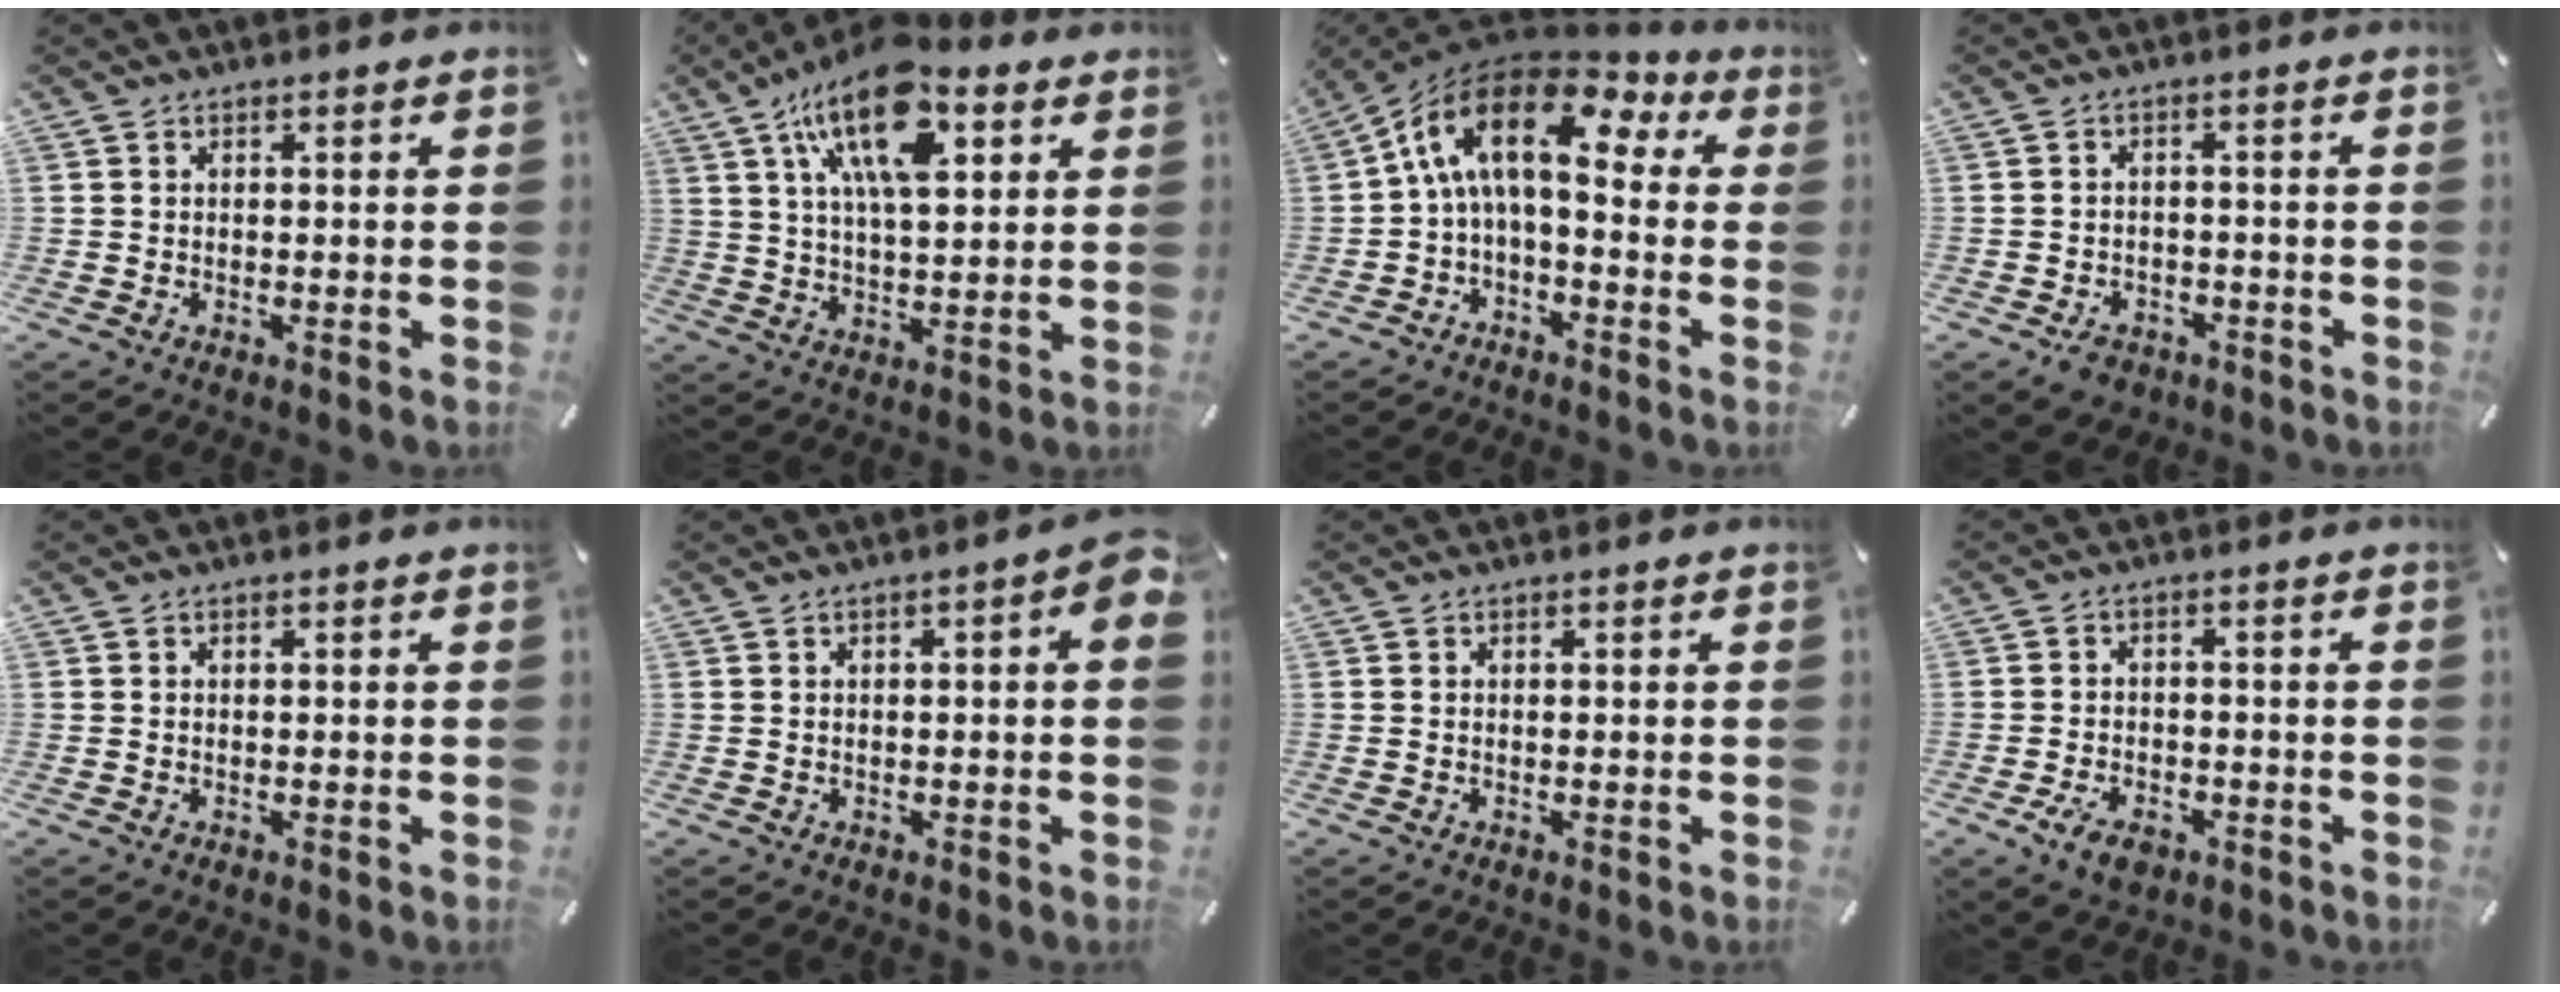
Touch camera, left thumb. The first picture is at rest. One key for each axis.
{"total": 18.3, "fx": 9.0, "fy": 8.5, "fz": 13.5, "tx": -0.235, "ty": -0.023, "tz": 0.146}
{"total": 16.1, "fx": 3.9, "fy": 8.5, "fz": 13.0, "tx": -0.258, "ty": -0.012, "tz": 0.061}
{"total": 4.2, "fx": -2.6, "fy": 2.9, "fz": 1.3, "tx": -0.024, "ty": 0.014, "tz": -0.048}
{"total": 0.0}
{"total": 3.3, "fx": 0.1, "fy": 1.1, "fz": 3.2, "tx": -0.047, "ty": 0.004, "tz": 0.000}
{"total": 0.0}
{"total": 5.2, "fx": -2.9, "fy": 3.2, "fz": 2.9, "tx": -0.063, "ty": 0.012, "tz": -0.054}